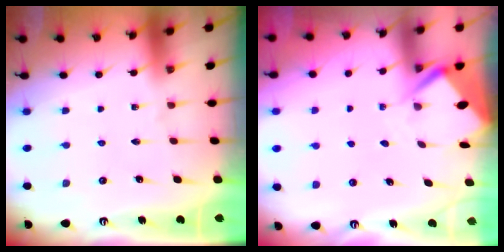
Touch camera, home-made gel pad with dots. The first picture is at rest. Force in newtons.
{"total": 3.7, "press": 3.7, "slide": 0.3}